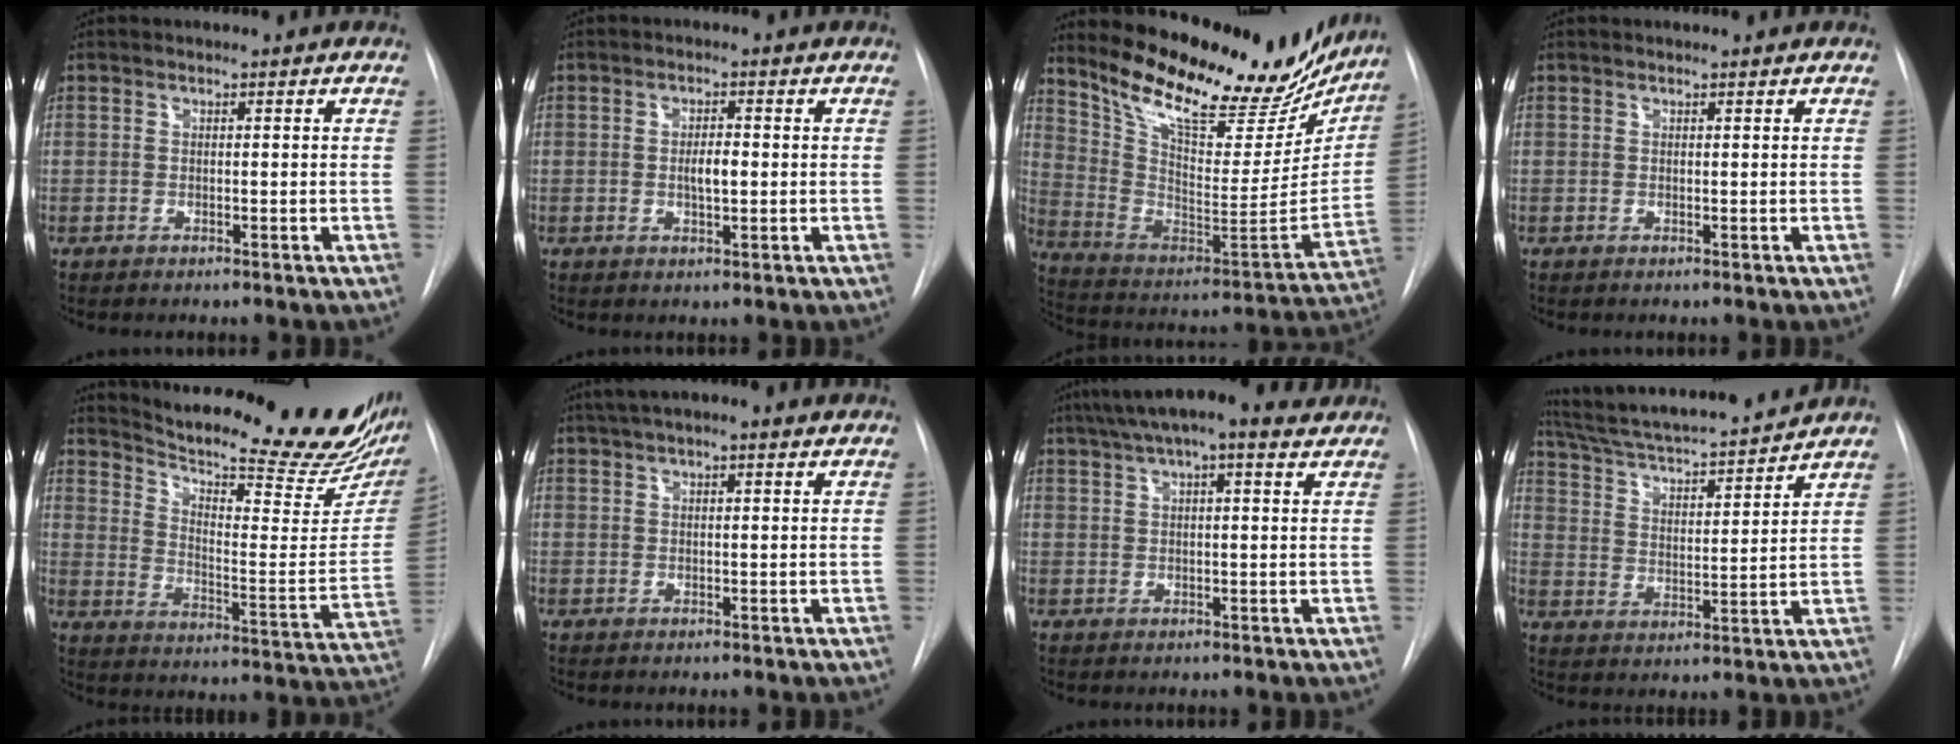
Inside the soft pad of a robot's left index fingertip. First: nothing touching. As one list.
[{"total": 2.8, "force": [-0.2, 0.9, 2.6], "torque": [-0.046, -0.002, -0.003]}, {"total": 26.5, "force": [21.3, 8.8, 13.0], "torque": [-0.210, -0.017, 0.314]}, {"total": 0.6, "force": [0.5, 0.1, 0.1], "torque": [-0.004, 0.003, 0.006]}, {"total": 28.1, "force": [23.8, 5.2, 13.9], "torque": [-0.215, -0.077, 0.303]}, {"total": 6.8, "force": [5.0, 1.2, 4.5], "torque": [-0.074, 0.035, 0.074]}, {"total": 14.5, "force": [12.2, 2.7, 7.2], "torque": [-0.130, 0.037, 0.170]}, {"total": 18.4, "force": [16.8, 1.1, 7.4], "torque": [-0.128, 0.007, 0.266]}]